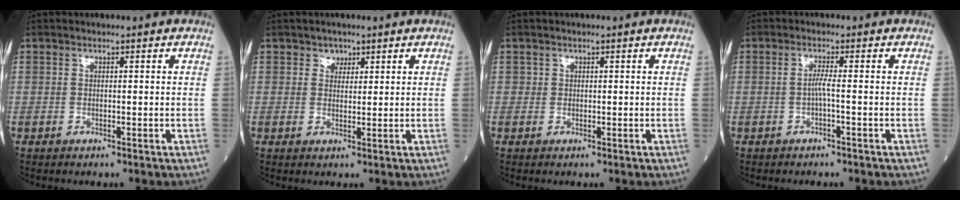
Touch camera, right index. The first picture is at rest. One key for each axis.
{"total": 1.7, "fx": 1.1, "fy": 1.3, "fz": 0.3, "tx": 0.003, "ty": -0.002, "tz": 0.015}
{"total": 0.6, "fx": 0.1, "fy": 0.6, "fz": 0.0, "tx": 0.009, "ty": 0.005, "tz": 0.001}
{"total": 1.6, "fx": -0.5, "fy": -0.3, "fz": 1.5, "tx": -0.029, "ty": 0.001, "tz": -0.012}